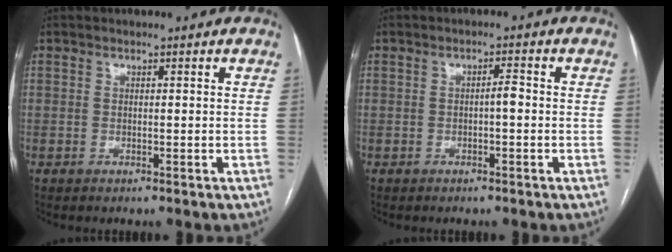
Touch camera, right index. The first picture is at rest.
{"total": 1.7, "force": [-0.4, 0.3, 1.6], "torque": [-0.024, 0.004, -0.007]}